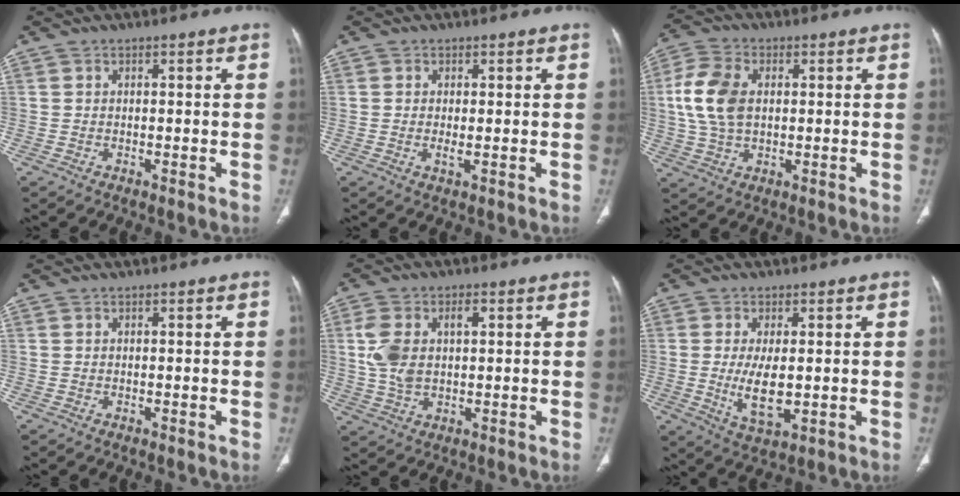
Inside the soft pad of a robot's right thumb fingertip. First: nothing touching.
{"total": 1.5, "force": [-0.1, 0.5, 1.4], "torque": [-0.032, -0.005, -0.001]}
{"total": 10.3, "force": [1.2, 6.7, 7.7], "torque": [-0.163, 0.009, 0.024]}
{"total": 0.0}
{"total": 8.5, "force": [1.5, 5.1, 6.7], "torque": [-0.147, 0.013, 0.033]}
{"total": 7.8, "force": [-0.3, 3.5, 6.9], "torque": [-0.124, -0.017, 0.003]}